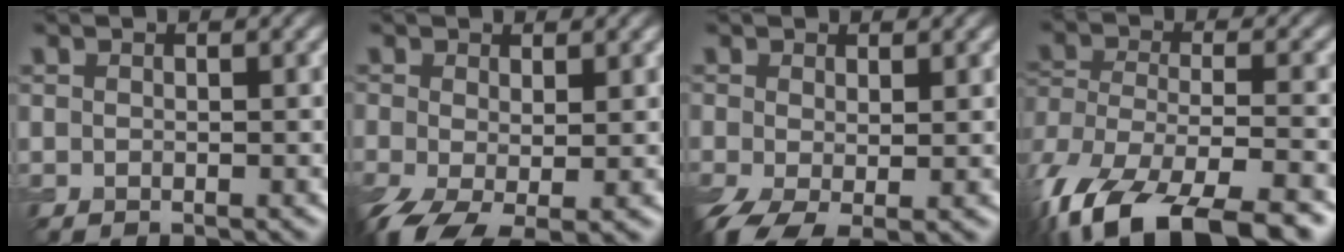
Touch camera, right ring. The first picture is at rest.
{"total": 5.9, "force": [-2.0, 3.0, 4.7], "torque": [-0.110, -0.022, -0.033]}
{"total": 4.5, "force": [-1.4, 2.2, 3.7], "torque": [-0.086, -0.015, -0.027]}
{"total": 14.6, "force": [-10.3, 6.4, 8.1], "torque": [-0.176, -0.044, -0.143]}